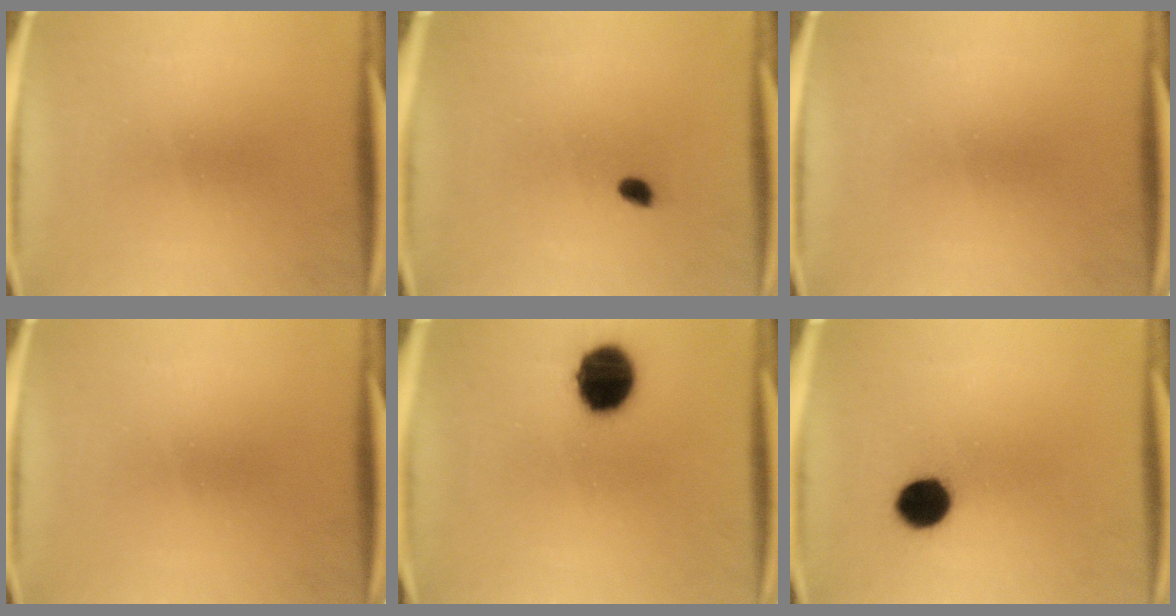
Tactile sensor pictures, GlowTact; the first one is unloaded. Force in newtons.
{"total": 1.6}
{"total": 0.0}
{"total": 0.0}
{"total": 13.3}
{"total": 7.9}